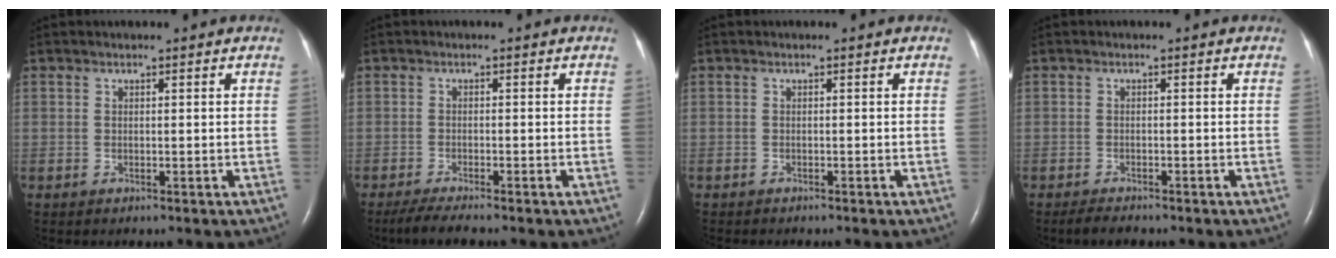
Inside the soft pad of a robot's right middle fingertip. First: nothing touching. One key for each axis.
{"total": 4.1, "fx": -3.4, "fy": 0.0, "fz": 2.2, "tx": -0.047, "ty": -0.013, "tz": -0.060}
{"total": 2.0, "fx": -1.8, "fy": 0.3, "fz": 0.9, "tx": -0.017, "ty": -0.003, "tz": -0.018}
{"total": 2.2, "fx": -1.9, "fy": 0.4, "fz": 1.0, "tx": -0.027, "ty": -0.007, "tz": -0.029}